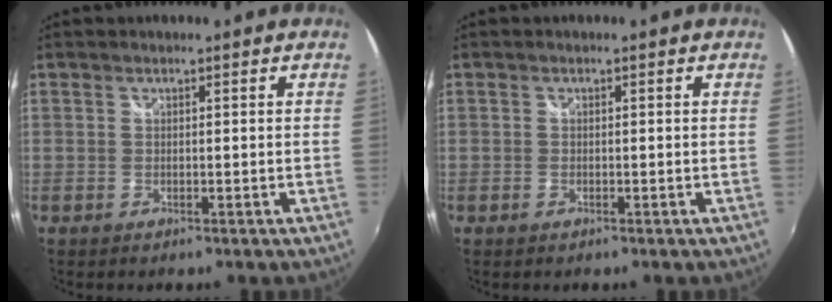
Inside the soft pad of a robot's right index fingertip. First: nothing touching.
{"total": 0.6, "force": [-0.4, 0.3, 0.2], "torque": [-0.004, -0.002, -0.008]}